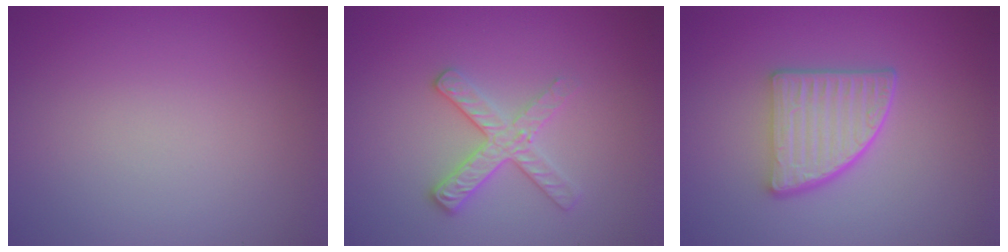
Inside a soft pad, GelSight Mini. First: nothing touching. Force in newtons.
{"total": 2.8, "press": 2.6, "slide": 1.0}
{"total": 4.8, "press": 3.8, "slide": 2.9}